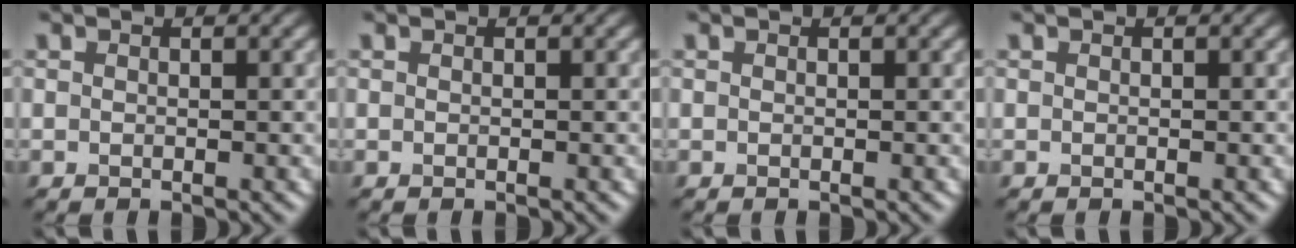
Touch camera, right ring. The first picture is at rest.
{"total": 0.0}
{"total": 0.0}
{"total": 0.0}